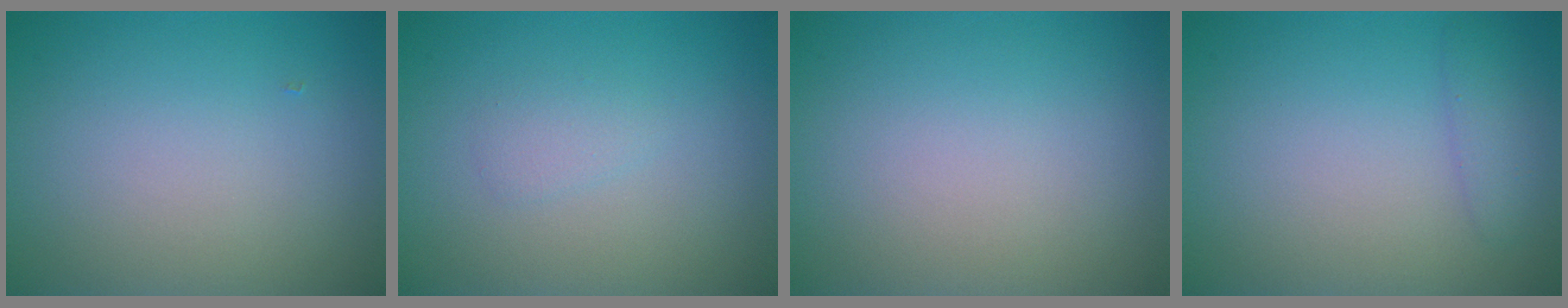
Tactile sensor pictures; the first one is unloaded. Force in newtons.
{"total": 1.0, "press": 1.0, "slide": 0.1}
{"total": 0.0}
{"total": 1.5, "press": 1.5, "slide": 0.1}